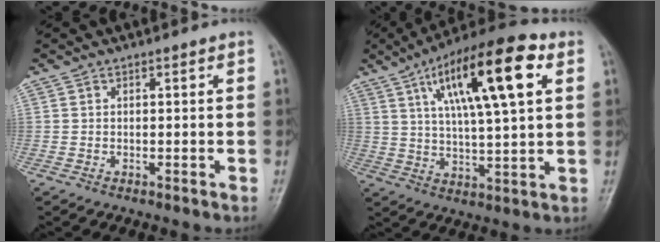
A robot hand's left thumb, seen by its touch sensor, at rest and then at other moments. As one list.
[{"total": 19.5, "force": [7.4, 5.5, 17.1], "torque": [-0.270, -0.002, 0.117]}]